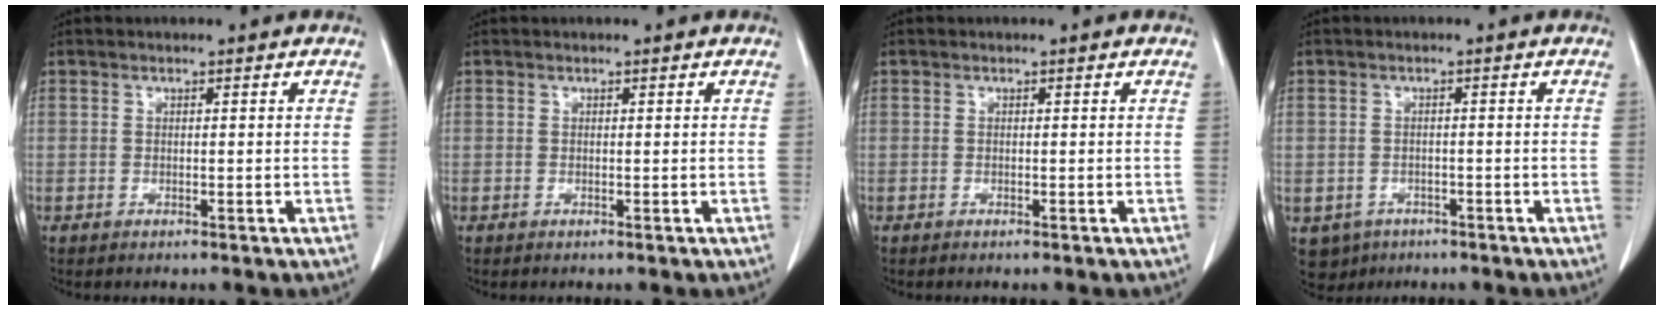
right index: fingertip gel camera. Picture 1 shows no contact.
{"total": 0.0}
{"total": 0.0}
{"total": 4.7, "force": [-2.5, 3.9, 0.7], "torque": [-0.008, 0.005, -0.034]}